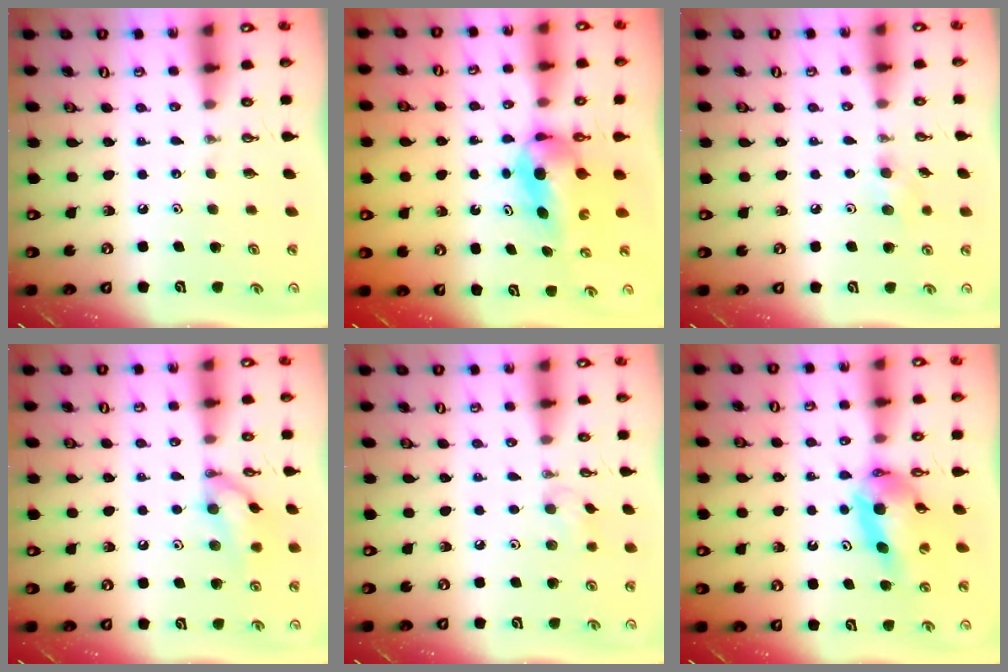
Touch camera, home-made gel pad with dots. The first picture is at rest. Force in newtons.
{"total": 5.5, "press": 5.2, "slide": 1.8}
{"total": 7.0, "press": 5.9, "slide": 3.7}
{"total": 11.7, "press": 11.6, "slide": 0.5}
{"total": 6.0, "press": 5.1, "slide": 3.1}
{"total": 10.5, "press": 10.4, "slide": 1.1}